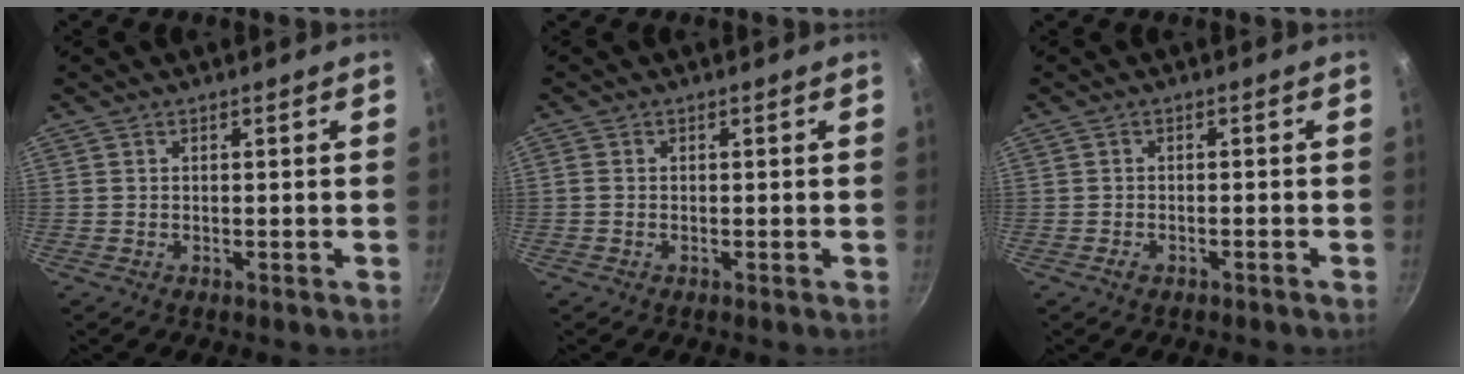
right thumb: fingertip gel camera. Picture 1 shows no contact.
{"total": 0.8, "force": [-0.1, 0.6, 0.5], "torque": [-0.012, 0.002, -0.003]}
{"total": 1.2, "force": [-0.9, 0.4, 0.7], "torque": [-0.019, 0.010, -0.016]}